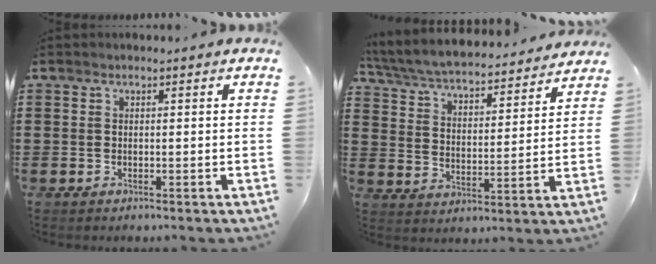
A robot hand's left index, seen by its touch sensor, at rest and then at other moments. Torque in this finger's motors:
{"motor_torque": [2.14, 0.00, 0.36, 0.21]}